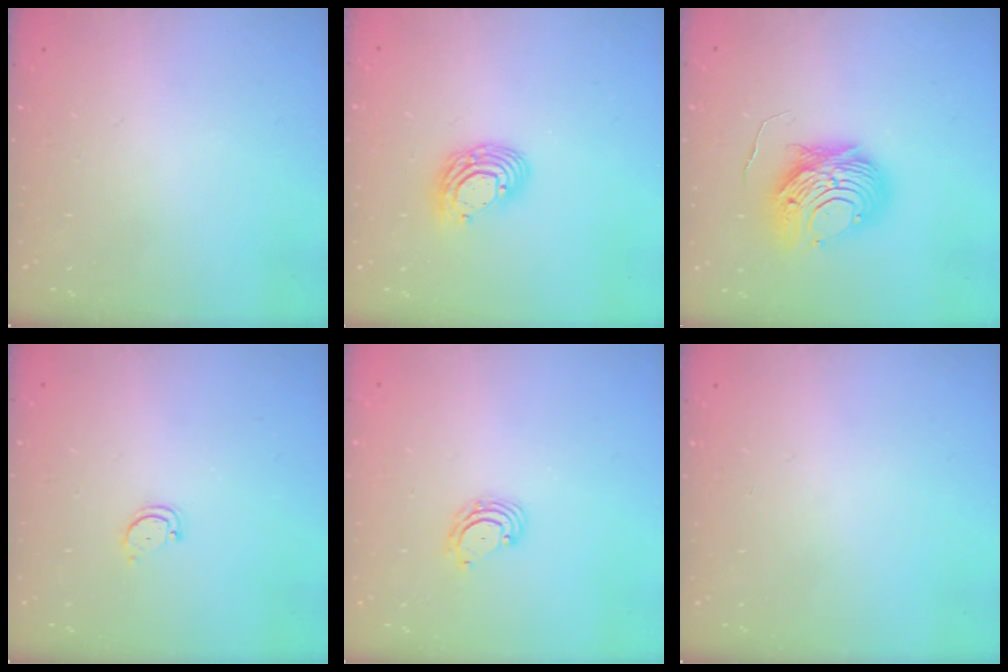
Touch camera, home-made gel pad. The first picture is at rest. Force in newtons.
{"total": 9.9, "press": 9.8, "slide": 0.7}
{"total": 10.5, "press": 10.5, "slide": 1.0}
{"total": 2.8, "press": 2.8, "slide": 0.3}
{"total": 2.8, "press": 2.8, "slide": 0.3}
{"total": 0.0}